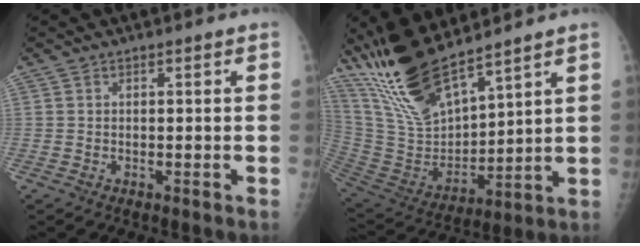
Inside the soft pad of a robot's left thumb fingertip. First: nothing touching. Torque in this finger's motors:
{"motor_torque": [0.56, -0.07, 1.42, -1.35, 0.14]}